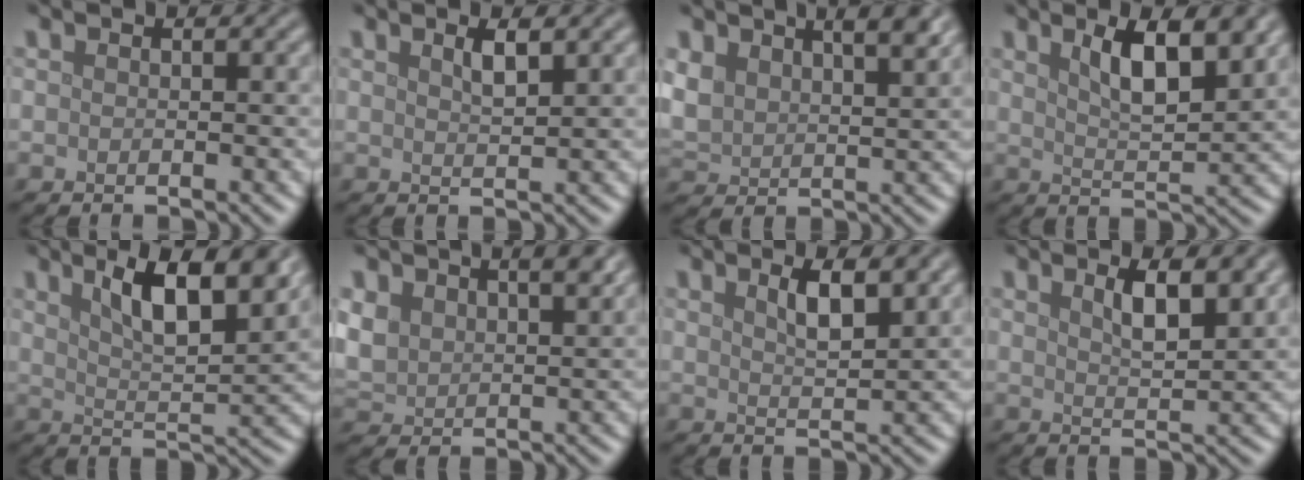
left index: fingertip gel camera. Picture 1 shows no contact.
{"total": 1.7, "force": [1.1, 0.3, 1.3], "torque": [-0.023, 0.004, 0.018]}
{"total": 6.0, "force": [3.4, 3.3, 3.7], "torque": [-0.083, 0.001, 0.062]}
{"total": 5.7, "force": [2.9, 1.8, 4.6], "torque": [-0.074, 0.000, 0.047]}
{"total": 7.9, "force": [4.3, 2.2, 6.3], "torque": [-0.094, 0.006, 0.068]}
{"total": 5.7, "force": [2.9, 3.6, 3.4], "torque": [-0.085, 0.001, 0.055]}
{"total": 3.4, "force": [1.8, 0.9, 2.7], "torque": [-0.043, 0.001, 0.031]}
{"total": 3.8, "force": [1.9, 1.0, 3.1], "torque": [-0.049, 0.001, 0.033]}